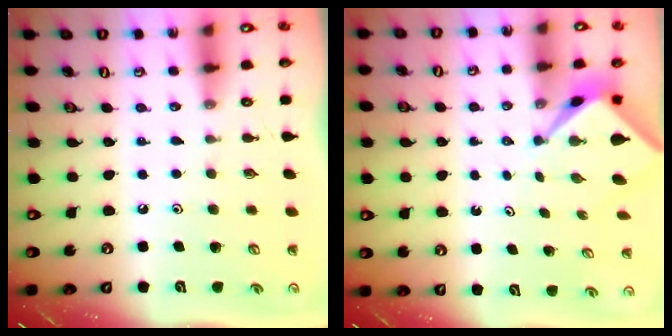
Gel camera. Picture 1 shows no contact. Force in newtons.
{"total": 2.4, "press": 2.3, "slide": 0.3}